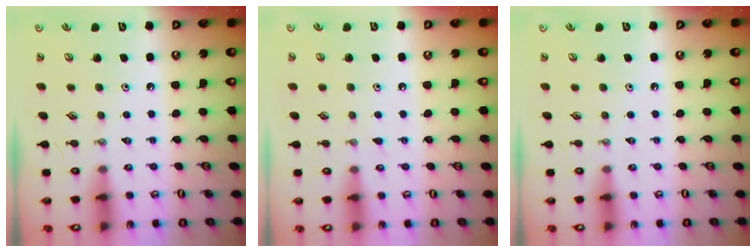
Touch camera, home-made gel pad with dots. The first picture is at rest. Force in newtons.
{"total": 4.2, "press": 4.2, "slide": 0.4}
{"total": 0.0}